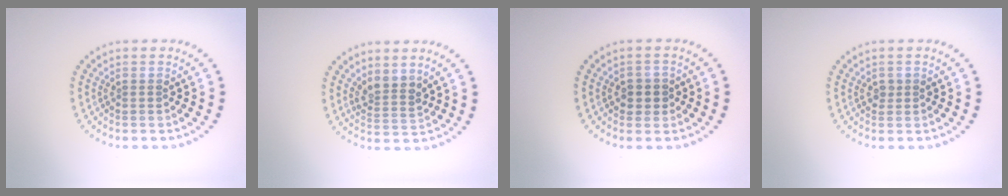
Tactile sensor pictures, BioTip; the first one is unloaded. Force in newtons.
{"total": 2.2, "press": 1.8, "slide": 1.4}
{"total": 1.9, "press": 1.8, "slide": 0.6}
{"total": 0.8, "press": 0.8, "slide": 0.2}